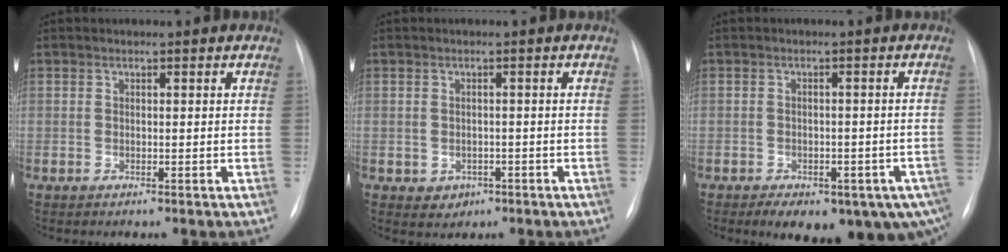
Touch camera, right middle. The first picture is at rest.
{"total": 2.4, "force": [-1.0, 2.1, 0.7], "torque": [-0.008, 0.004, -0.002]}
{"total": 15.6, "force": [-9.6, 7.7, 9.6], "torque": [-0.114, 0.002, -0.112]}